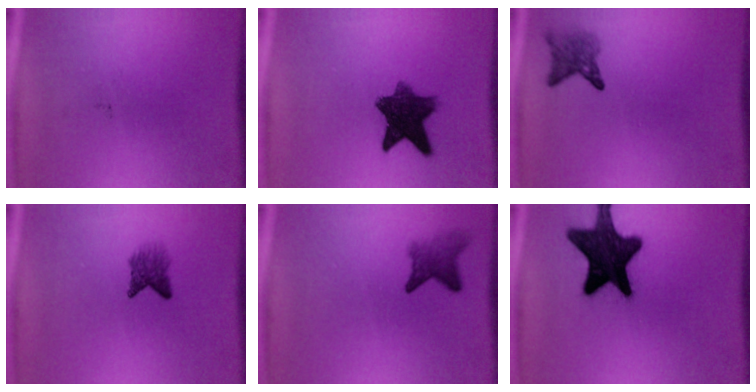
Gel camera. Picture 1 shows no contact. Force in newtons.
{"total": 9.5}
{"total": 2.7}
{"total": 2.8}
{"total": 3.1}
{"total": 16.1}